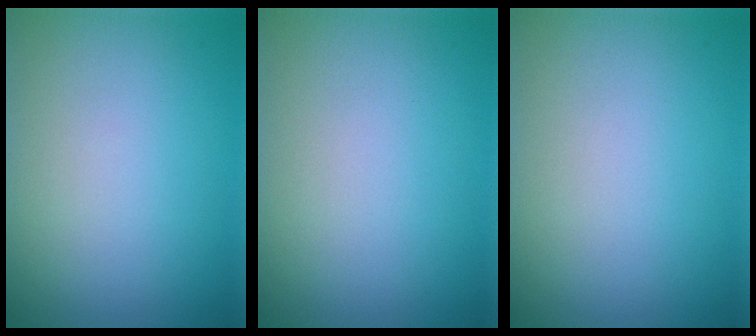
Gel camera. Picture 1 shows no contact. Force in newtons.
{"total": 0.0}
{"total": 0.0}